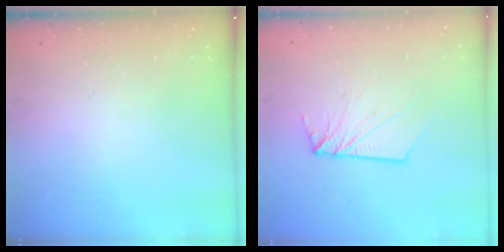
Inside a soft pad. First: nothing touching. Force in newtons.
{"total": 5.5, "press": 5.5, "slide": 0.1}